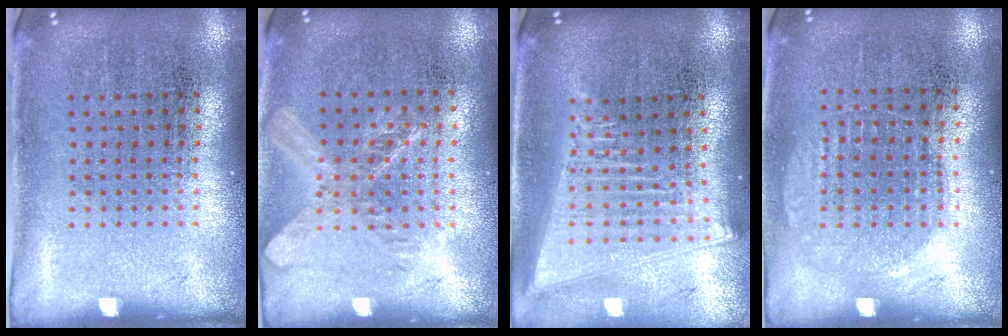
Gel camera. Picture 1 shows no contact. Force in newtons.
{"total": 1.5, "press": 1.3, "slide": 0.7}
{"total": 2.1, "press": 1.8, "slide": 1.1}
{"total": 0.9, "press": 0.9, "slide": 0.3}